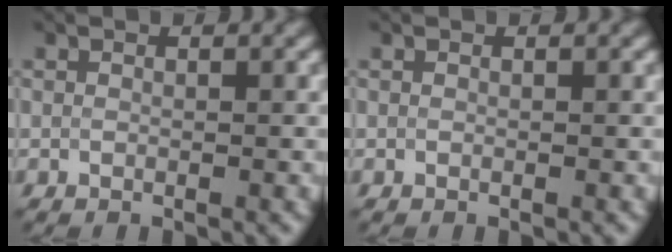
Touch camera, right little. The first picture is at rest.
{"total": 0.0}